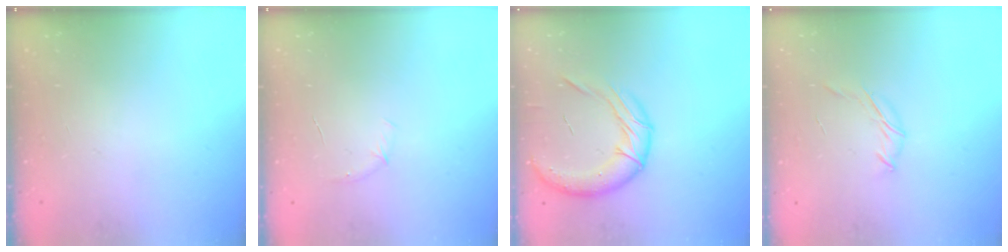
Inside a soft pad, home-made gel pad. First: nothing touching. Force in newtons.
{"total": 3.8, "press": 3.6, "slide": 1.2}
{"total": 16.1, "press": 15.9, "slide": 2.5}
{"total": 4.7, "press": 4.6, "slide": 0.9}